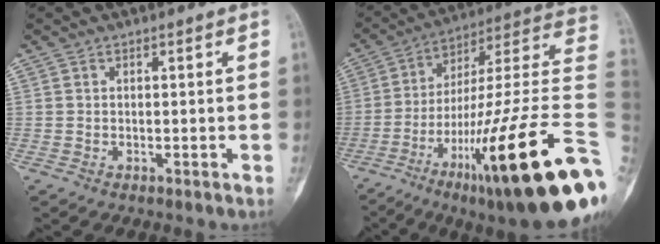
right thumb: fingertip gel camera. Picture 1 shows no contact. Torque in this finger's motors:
{"motor_torque": [3.55, 1.46, 1.68, -1.09, 0.65]}